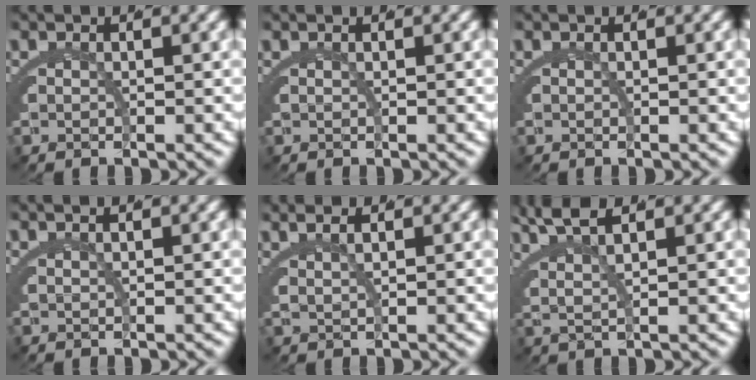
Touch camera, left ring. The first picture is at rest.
{"total": 0.5, "force": [0.4, -0.3, 0.2], "torque": [-0.001, 0.002, 0.008]}
{"total": 0.0}
{"total": 1.3, "force": [1.0, -0.4, 0.6], "torque": [0.000, 0.009, 0.017]}
{"total": 3.2, "force": [2.5, 0.8, 1.9], "torque": [-0.020, 0.015, 0.040]}
{"total": 4.6, "force": [3.3, 1.3, 3.0], "torque": [-0.055, 0.011, 0.054]}